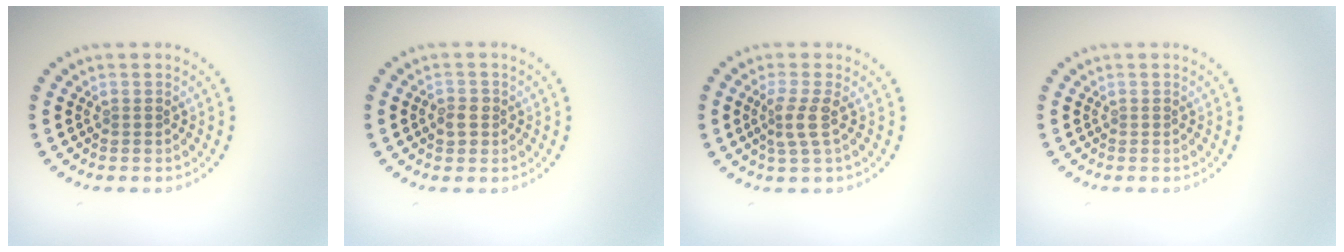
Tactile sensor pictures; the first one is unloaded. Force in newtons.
{"total": 1.6, "press": 1.6, "slide": 0.3}
{"total": 2.3, "press": 1.7, "slide": 1.5}
{"total": 0.0}